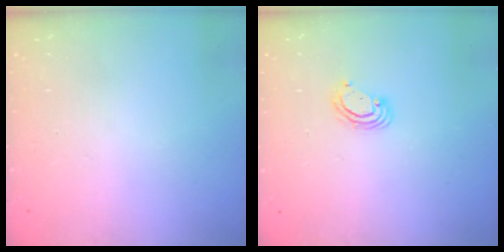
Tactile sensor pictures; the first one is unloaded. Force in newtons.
{"total": 4.4, "press": 4.4, "slide": 0.5}